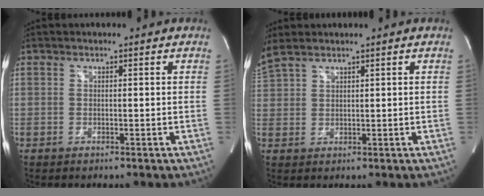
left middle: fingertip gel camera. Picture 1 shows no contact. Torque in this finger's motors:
{"motor_torque": [0.53, -0.18, 1.06, 0.21]}